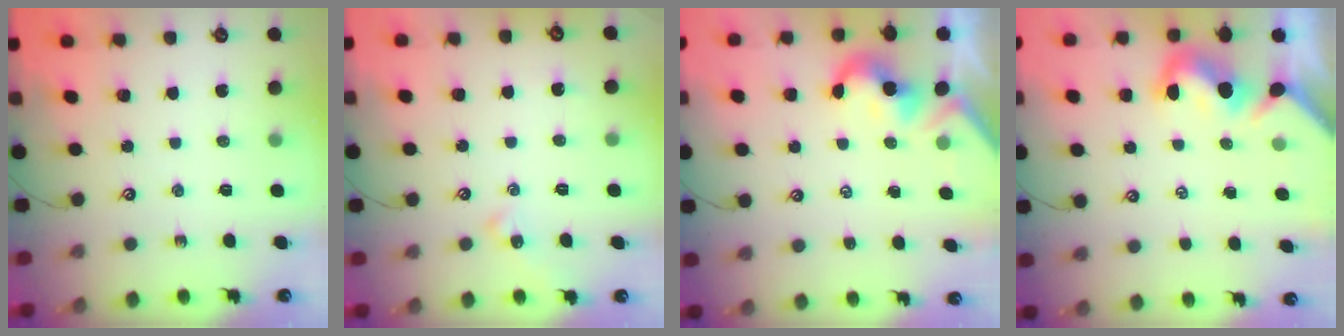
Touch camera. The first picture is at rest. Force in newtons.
{"total": 2.6, "press": 2.6, "slide": 0.6}
{"total": 1.9, "press": 1.9, "slide": 0.5}
{"total": 1.7, "press": 1.7, "slide": 0.4}